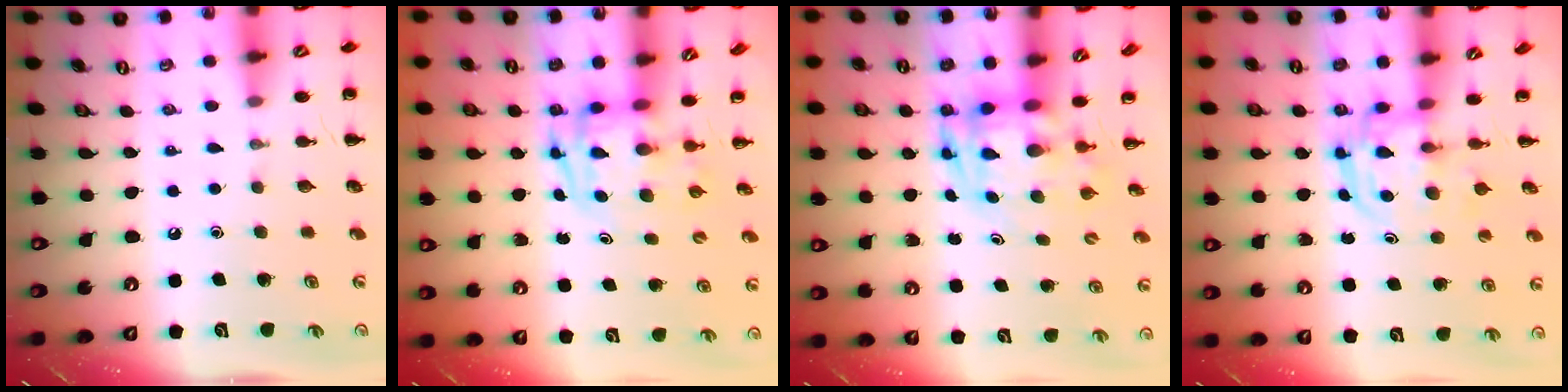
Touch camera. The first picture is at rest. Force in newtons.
{"total": 3.2, "press": 3.1, "slide": 0.6}
{"total": 3.8, "press": 3.7, "slide": 0.7}
{"total": 2.7, "press": 2.7, "slide": 0.3}